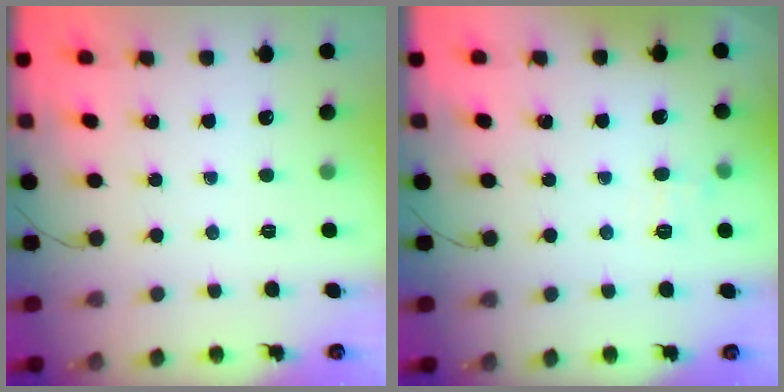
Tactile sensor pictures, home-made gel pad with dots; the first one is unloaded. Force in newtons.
{"total": 5.1, "press": 4.8, "slide": 1.5}